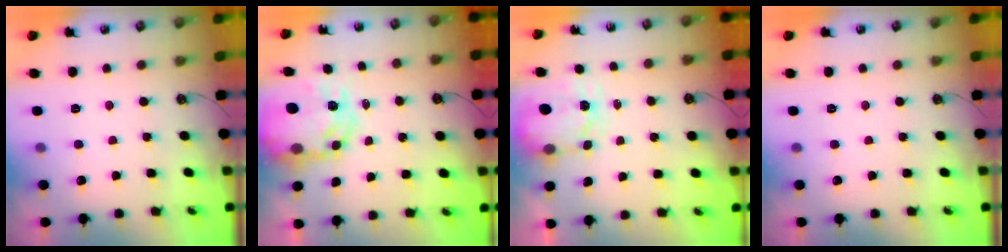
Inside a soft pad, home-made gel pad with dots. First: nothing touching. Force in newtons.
{"total": 10.6, "press": 10.6, "slide": 0.9}
{"total": 3.6, "press": 3.5, "slide": 0.4}
{"total": 0.0}